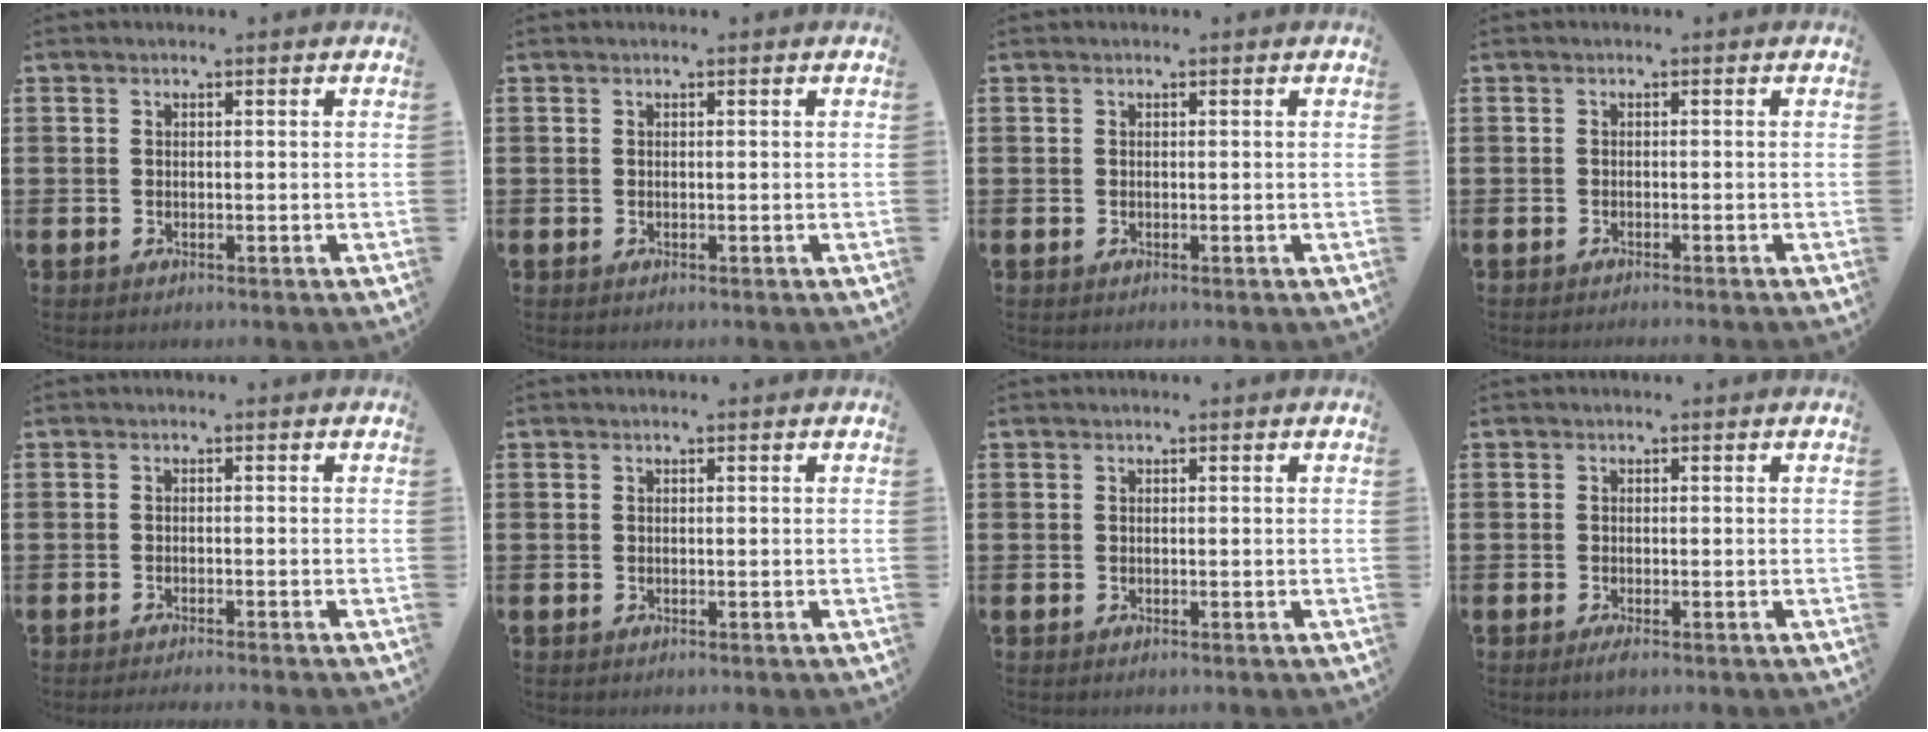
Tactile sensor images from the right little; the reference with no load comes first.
{"total": 0.0}
{"total": 0.0}
{"total": 0.5, "force": [-0.5, -0.2, 0.0], "torque": [0.001, -0.001, -0.011]}
{"total": 0.9, "force": [-0.8, -0.2, 0.1], "torque": [0.000, -0.001, -0.017]}
{"total": 0.0}
{"total": 0.0}
{"total": 1.0, "force": [-0.4, 0.1, 0.9], "torque": [-0.015, -0.002, -0.006]}